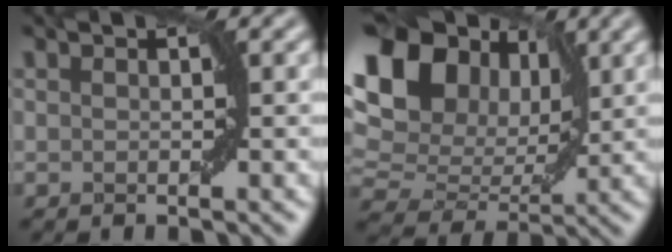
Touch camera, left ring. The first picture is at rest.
{"total": 15.3, "force": [5.3, 10.8, 9.5], "torque": [-0.193, 0.041, 0.093]}